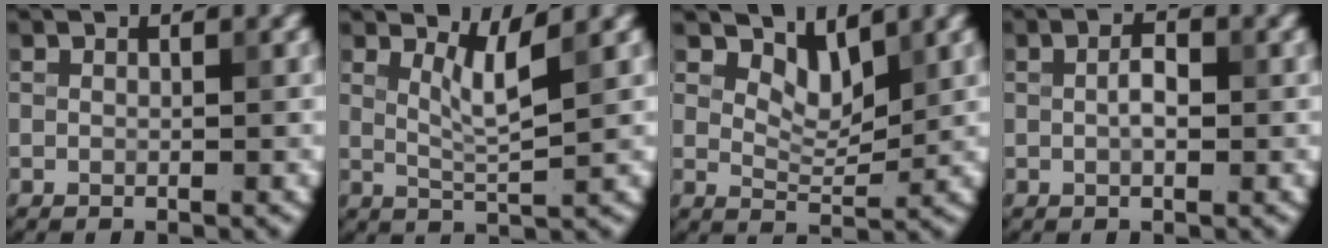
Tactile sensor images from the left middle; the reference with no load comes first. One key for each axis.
{"total": 2.4, "fx": 1.3, "fy": 0.1, "fz": 2.0, "tx": -0.041, "ty": -0.006, "tz": 0.033}
{"total": 2.9, "fx": 2.2, "fy": 1.1, "fz": 1.5, "tx": -0.034, "ty": -0.011, "tz": 0.037}
{"total": 1.7, "fx": -0.1, "fy": 0.7, "fz": 1.5, "tx": -0.030, "ty": 0.006, "tz": 0.000}